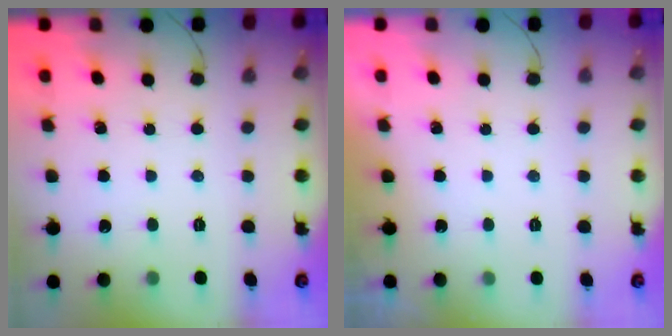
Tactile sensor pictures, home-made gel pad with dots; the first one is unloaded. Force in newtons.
{"total": 0.0}